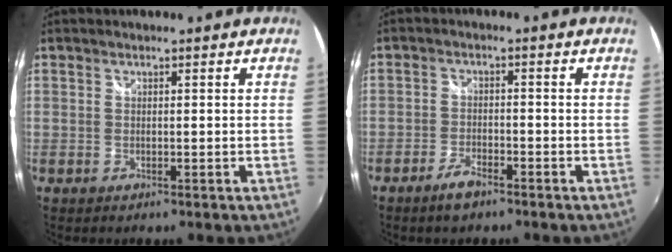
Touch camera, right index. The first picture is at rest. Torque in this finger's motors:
{"motor_torque": [0.18, -0.20, 0.11, 0.01]}